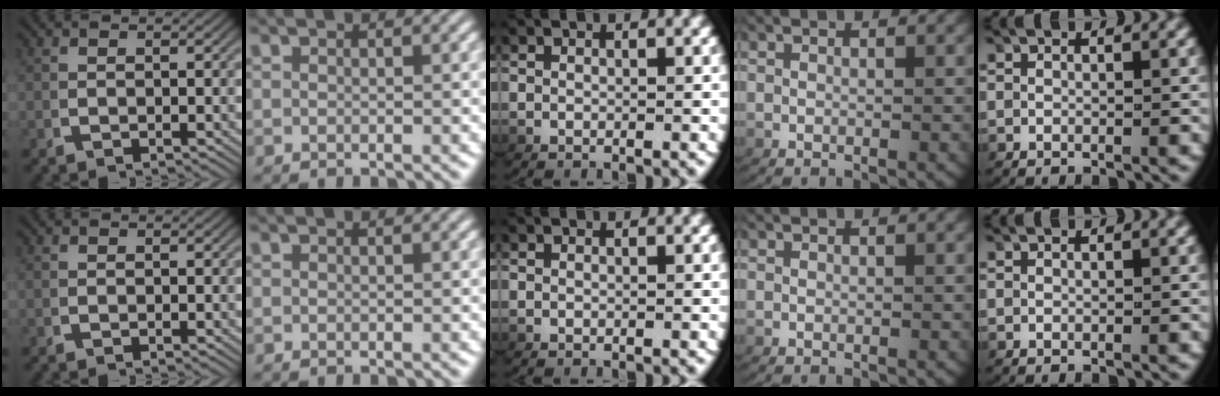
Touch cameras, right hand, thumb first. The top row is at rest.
{}